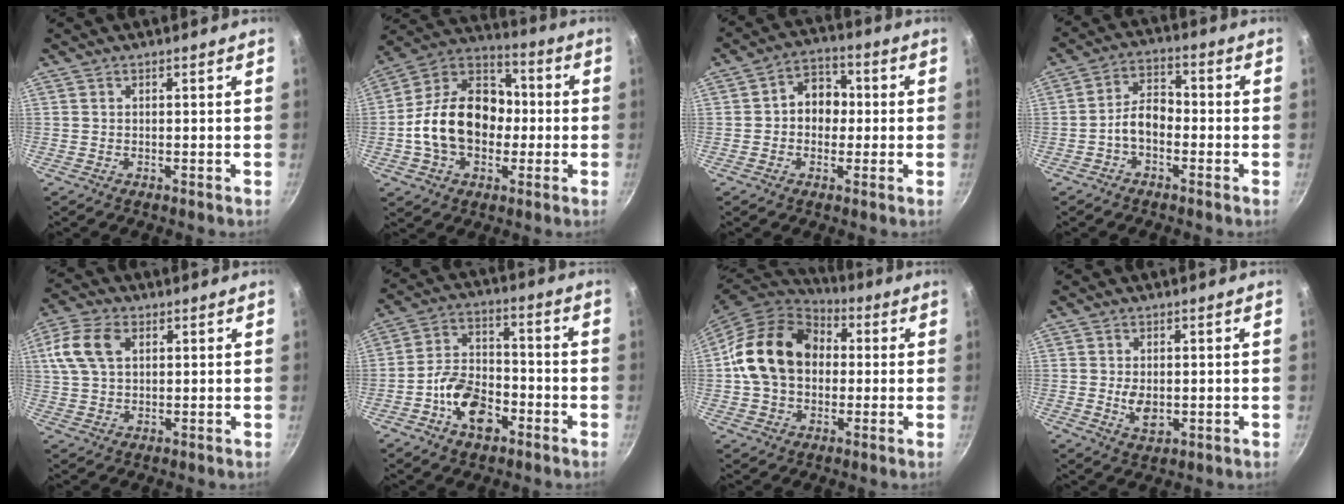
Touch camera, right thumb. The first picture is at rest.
{"total": 19.5, "force": [-1.8, 14.3, 13.1], "torque": [-0.195, 0.048, -0.046]}
{"total": 8.0, "force": [0.1, 6.4, 4.7], "torque": [-0.023, 0.018, -0.010]}
{"total": 6.2, "force": [-2.2, 3.9, 4.3], "torque": [-0.060, 0.034, -0.047]}
{"total": 9.4, "force": [2.9, 6.1, 6.6], "torque": [-0.130, 0.009, 0.048]}
{"total": 11.6, "force": [-5.2, 7.1, 7.6], "torque": [-0.115, 0.045, -0.101]}
{"total": 18.0, "force": [1.7, 13.8, 11.4], "torque": [-0.178, 0.035, 0.021]}
{"total": 4.5, "force": [-0.3, 2.9, 3.5], "torque": [-0.058, -0.010, 0.001]}